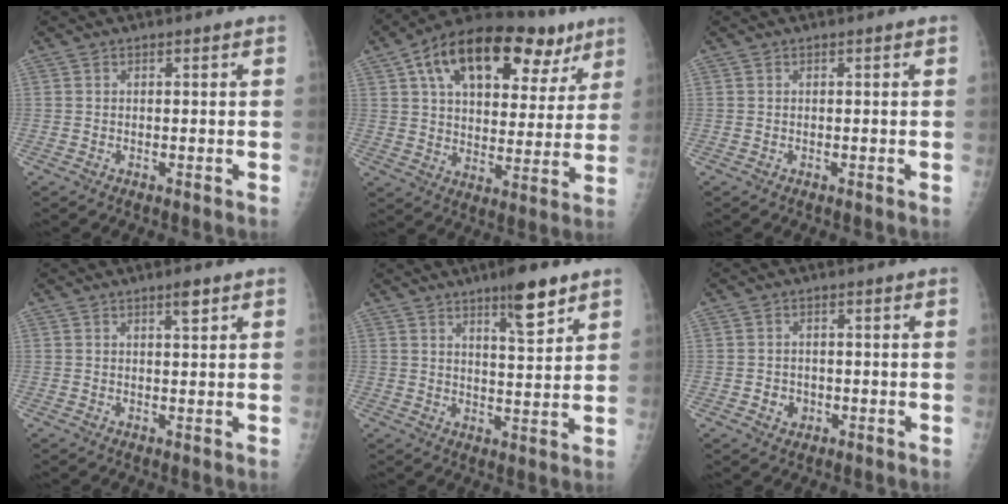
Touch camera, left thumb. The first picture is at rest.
{"total": 25.8, "force": [12.7, 13.7, 17.7], "torque": [-0.240, 0.012, 0.197]}
{"total": 0.0}
{"total": 2.1, "force": [1.3, 0.4, 1.6], "torque": [-0.021, -0.007, 0.021]}
{"total": 8.4, "force": [5.5, 1.8, 6.0], "torque": [-0.081, -0.034, 0.085]}
{"total": 2.8, "force": [-0.8, 2.5, 1.1], "torque": [-0.003, 0.005, -0.007]}